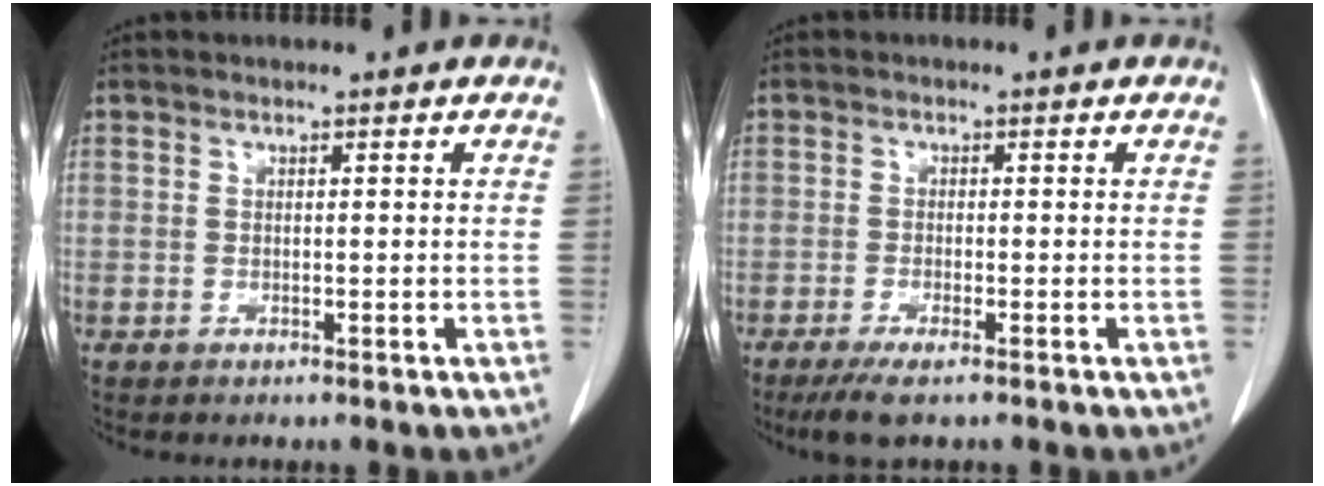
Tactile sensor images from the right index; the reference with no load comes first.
{"total": 4.0, "force": [-2.6, 0.5, 2.9], "torque": [-0.054, -0.011, -0.045]}